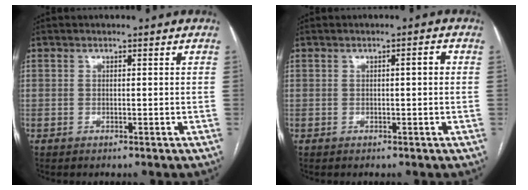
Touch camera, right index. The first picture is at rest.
{"total": 1.5, "force": [0.1, 0.2, 1.5], "torque": [-0.020, 0.005, 0.002]}